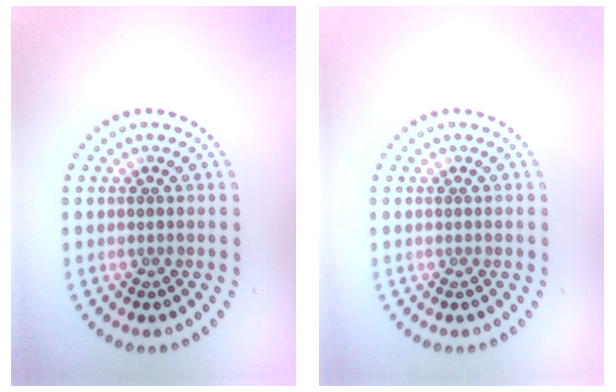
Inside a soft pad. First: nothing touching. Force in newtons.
{"total": 0.0}